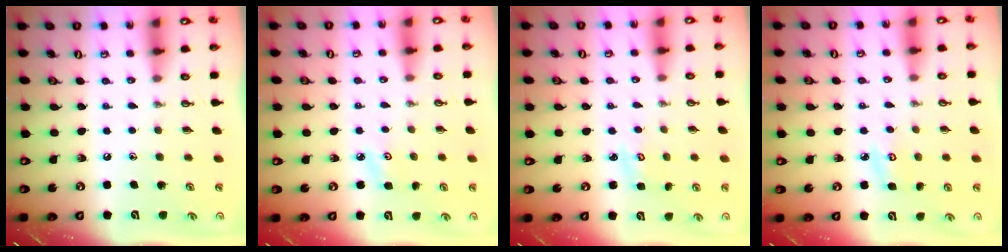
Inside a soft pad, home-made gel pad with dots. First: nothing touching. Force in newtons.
{"total": 4.0, "press": 3.9, "slide": 0.5}
{"total": 2.7, "press": 2.7, "slide": 0.3}
{"total": 5.5, "press": 5.5, "slide": 0.5}